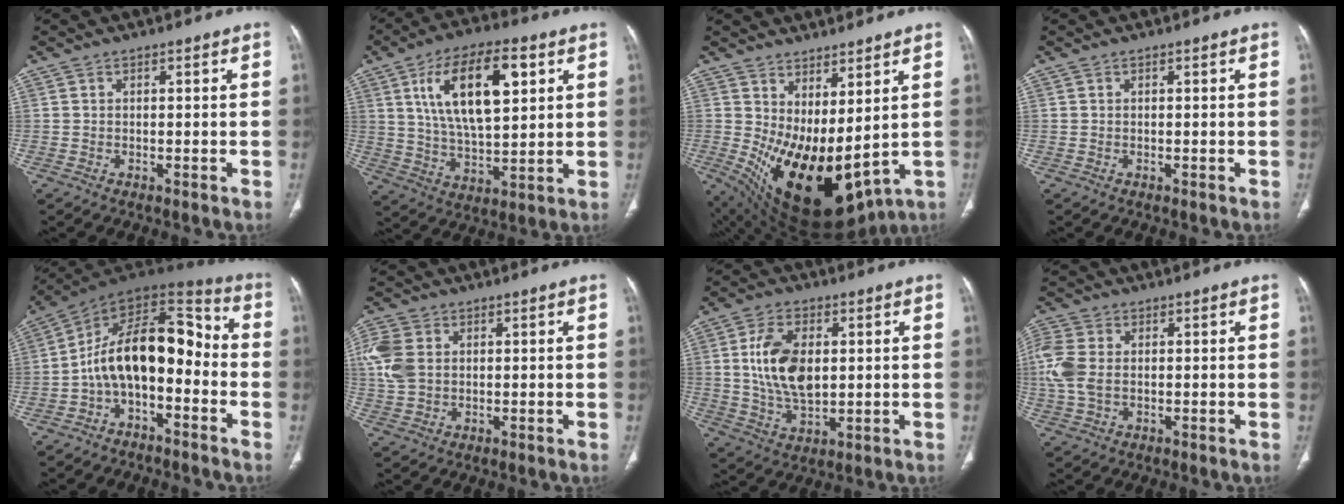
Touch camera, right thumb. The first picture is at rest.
{"total": 17.9, "force": [6.2, 7.9, 14.9], "torque": [-0.240, -0.009, 0.111]}
{"total": 18.5, "force": [1.7, 8.4, 16.4], "torque": [-0.271, -0.041, 0.062]}
{"total": 0.0}
{"total": 16.4, "force": [-3.1, 9.2, 13.2], "torque": [-0.188, 0.084, -0.062]}
{"total": 8.2, "force": [1.5, 6.0, 5.3], "torque": [-0.129, 0.007, 0.032]}
{"total": 12.4, "force": [1.7, 7.2, 9.9], "torque": [-0.179, -0.008, 0.039]}
{"total": 7.9, "force": [0.5, 5.3, 5.9], "torque": [-0.165, 0.011, 0.011]}